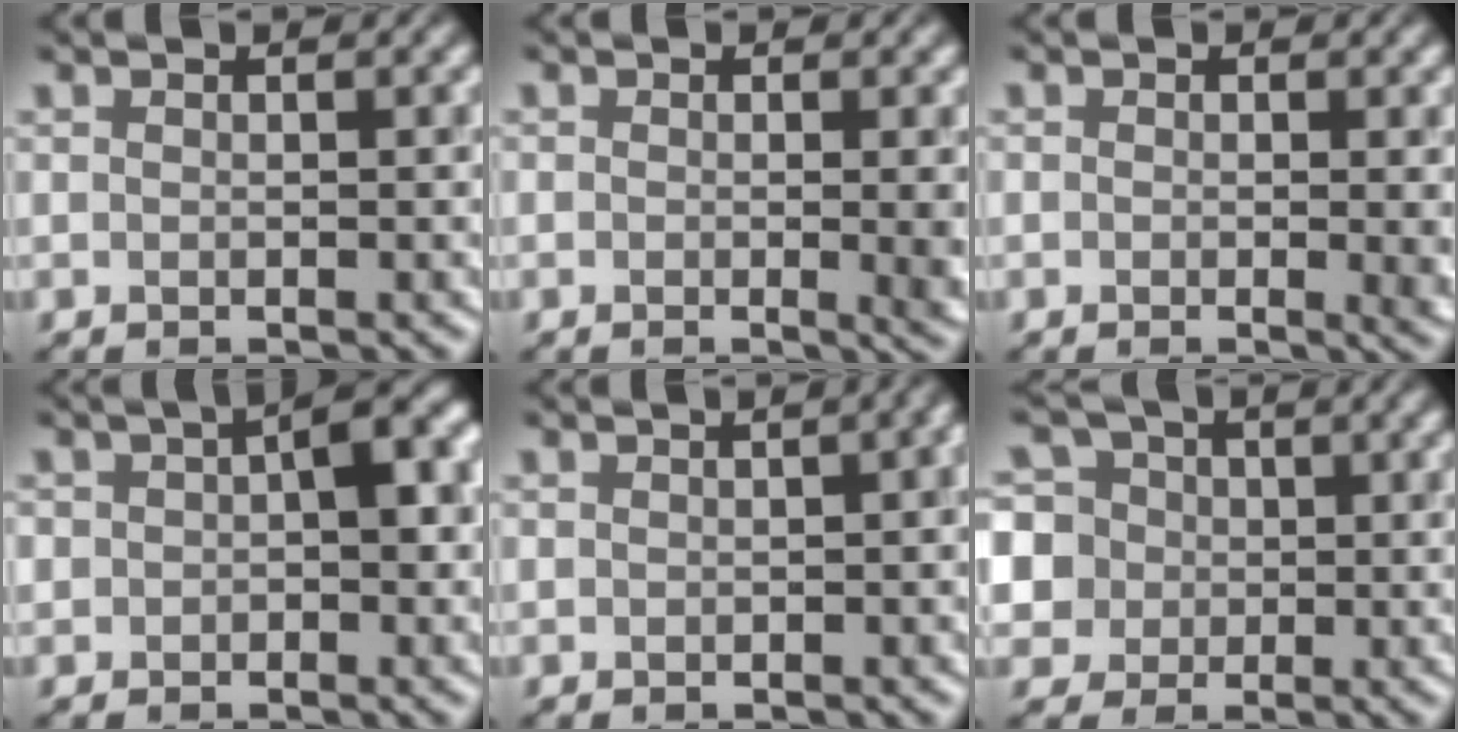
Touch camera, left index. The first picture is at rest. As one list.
[{"total": 3.8, "force": [-0.3, 1.5, 3.4], "torque": [-0.030, -0.008, -0.003]}, {"total": 2.3, "force": [-0.2, 0.8, 2.2], "torque": [-0.024, -0.007, -0.003]}, {"total": 4.9, "force": [0.3, 3.1, 3.8], "torque": [-0.045, 0.011, -0.006]}, {"total": 2.7, "force": [0.2, 1.5, 2.2], "torque": [-0.011, 0.004, 0.008]}, {"total": 8.8, "force": [1.6, 8.0, 3.3], "torque": [-0.080, 0.041, 0.001]}]